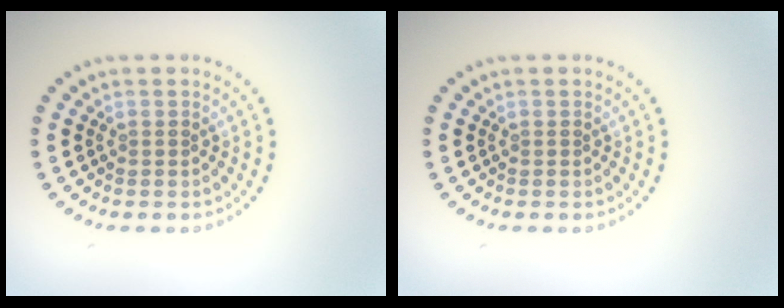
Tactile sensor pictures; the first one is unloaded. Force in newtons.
{"total": 0.0}